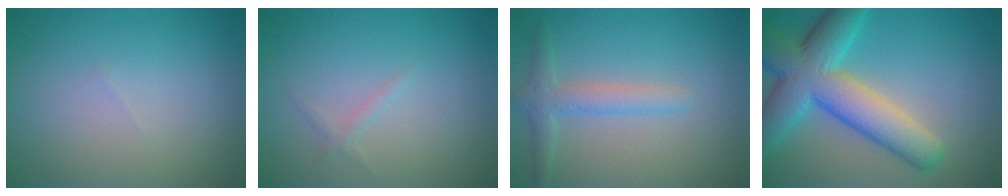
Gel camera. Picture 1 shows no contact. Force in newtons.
{"total": 0.7, "press": 0.7, "slide": 0.1}
{"total": 2.5, "press": 2.5, "slide": 0.1}
{"total": 9.5, "press": 9.5, "slide": 0.4}